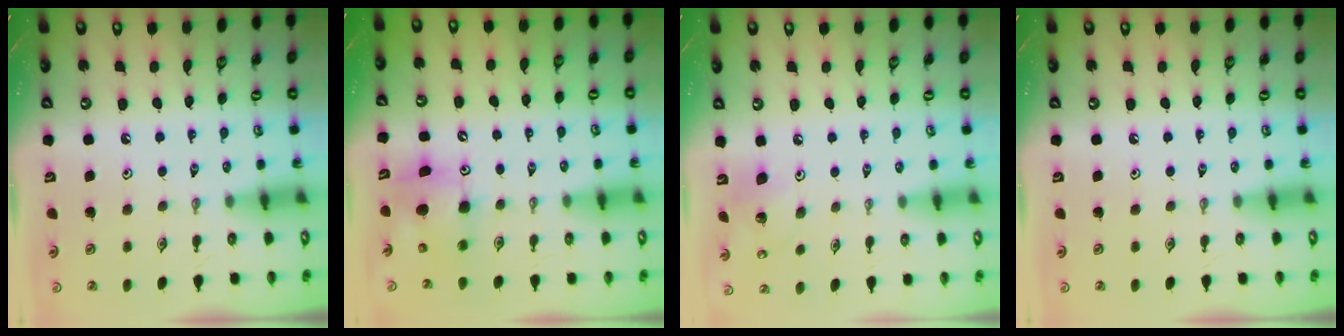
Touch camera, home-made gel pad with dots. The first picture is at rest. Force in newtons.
{"total": 8.3, "press": 8.0, "slide": 2.0}
{"total": 9.6, "press": 9.4, "slide": 1.9}
{"total": 0.0}